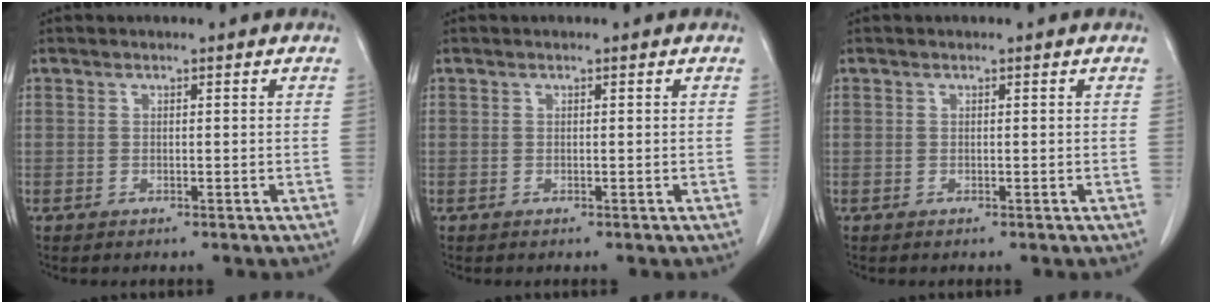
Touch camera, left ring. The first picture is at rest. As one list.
[{"total": 0.0}, {"total": 0.0}]